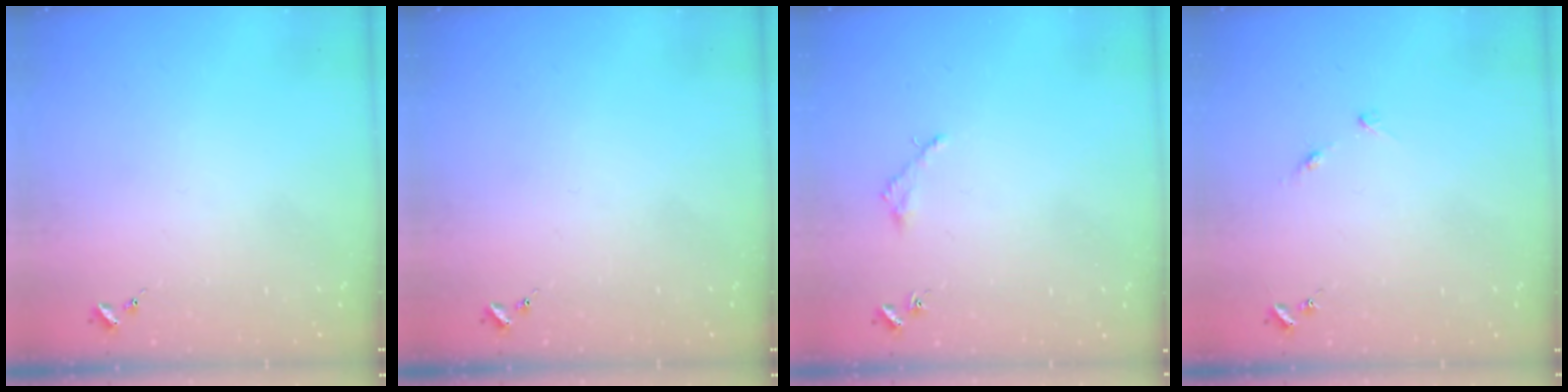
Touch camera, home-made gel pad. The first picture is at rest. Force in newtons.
{"total": 0.0}
{"total": 1.6, "press": 1.6, "slide": 0.2}
{"total": 5.1, "press": 5.1, "slide": 0.6}